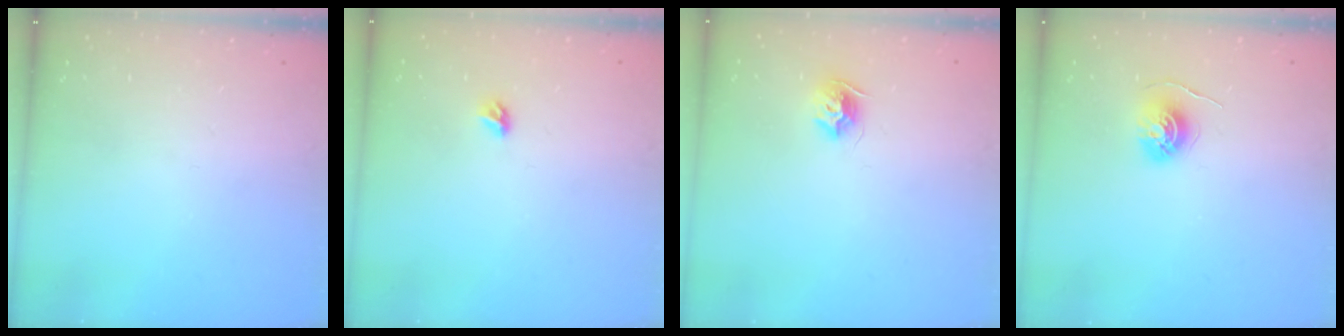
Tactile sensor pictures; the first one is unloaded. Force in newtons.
{"total": 3.8, "press": 3.8, "slide": 0.7}
{"total": 8.1, "press": 8.1, "slide": 0.2}
{"total": 5.7, "press": 5.7, "slide": 0.5}